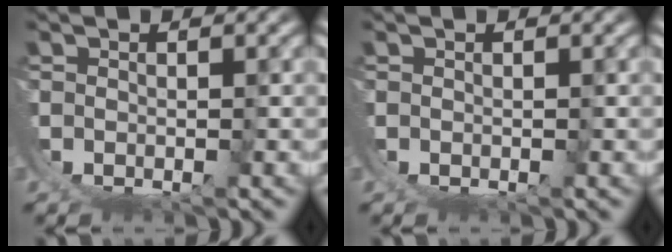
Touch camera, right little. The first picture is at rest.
{"total": 0.0}